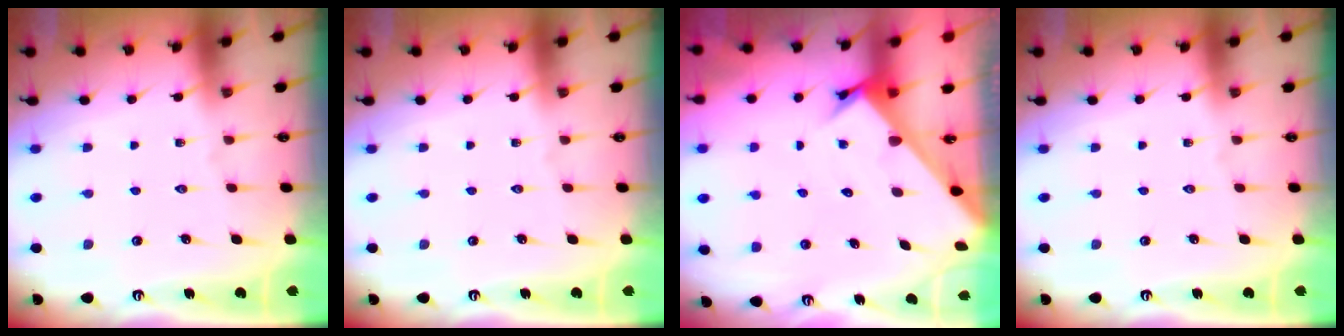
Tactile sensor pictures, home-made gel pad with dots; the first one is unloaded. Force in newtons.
{"total": 0.0}
{"total": 2.6, "press": 2.6, "slide": 0.2}
{"total": 0.0}